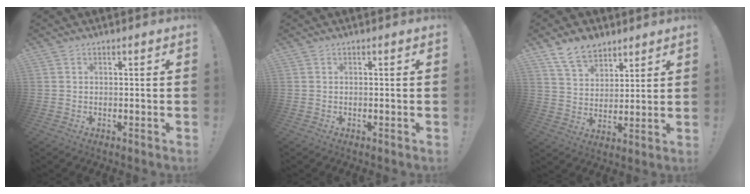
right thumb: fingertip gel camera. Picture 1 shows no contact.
{"total": 0.0}
{"total": 10.1, "force": [7.6, 5.7, 3.3], "torque": [-0.066, -0.044, 0.149]}